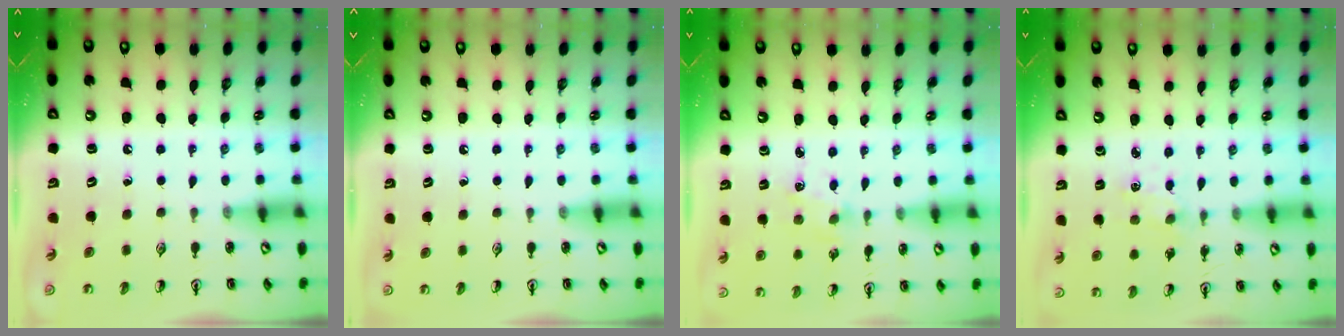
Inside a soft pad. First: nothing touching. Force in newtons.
{"total": 0.0}
{"total": 2.0, "press": 2.0, "slide": 0.3}
{"total": 0.7, "press": 0.7, "slide": 0.2}